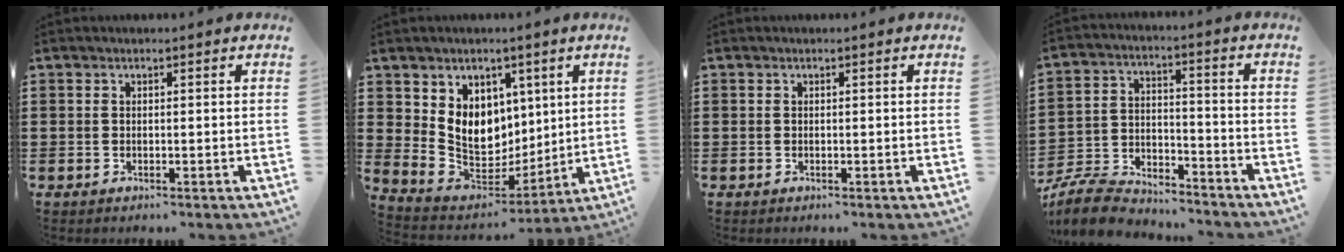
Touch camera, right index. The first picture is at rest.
{"total": 9.5, "force": [3.3, 8.1, 3.8], "torque": [-0.098, -0.026, 0.070]}
{"total": 0.0}
{"total": 8.1, "force": [-7.8, 1.8, 1.5], "torque": [-0.048, 0.013, -0.159]}